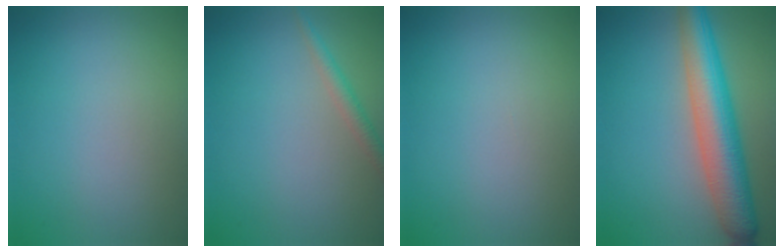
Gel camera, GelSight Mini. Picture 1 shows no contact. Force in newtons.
{"total": 1.6, "press": 1.6, "slide": 0.1}
{"total": 0.0}
{"total": 7.5, "press": 7.5, "slide": 0.2}